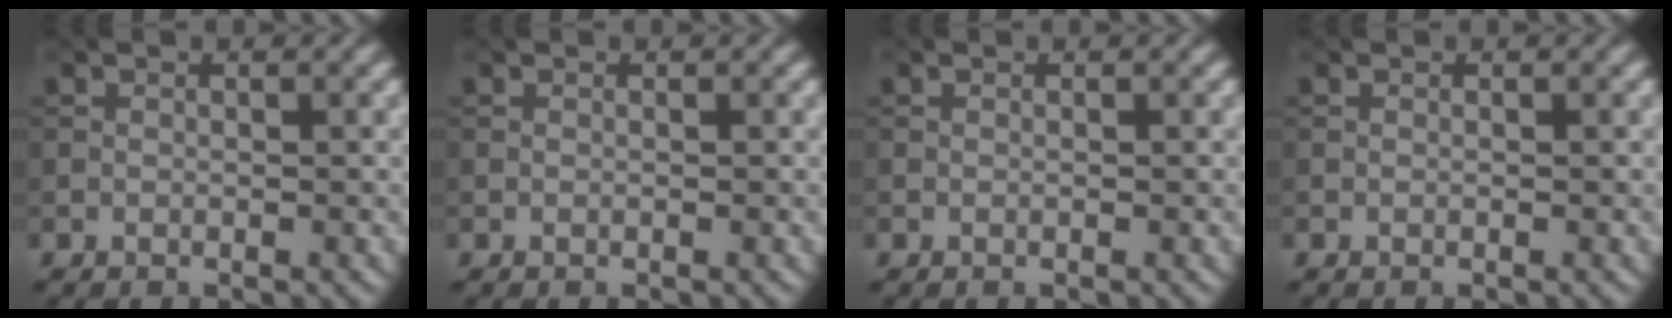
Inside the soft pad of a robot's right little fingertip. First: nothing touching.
{"total": 0.0}
{"total": 0.0}
{"total": 0.0}